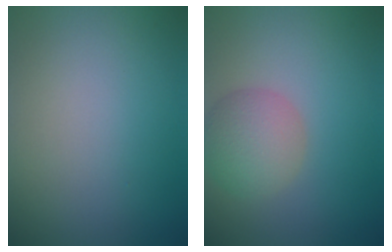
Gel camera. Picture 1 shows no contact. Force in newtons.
{"total": 4.1, "press": 4.1, "slide": 0.3}